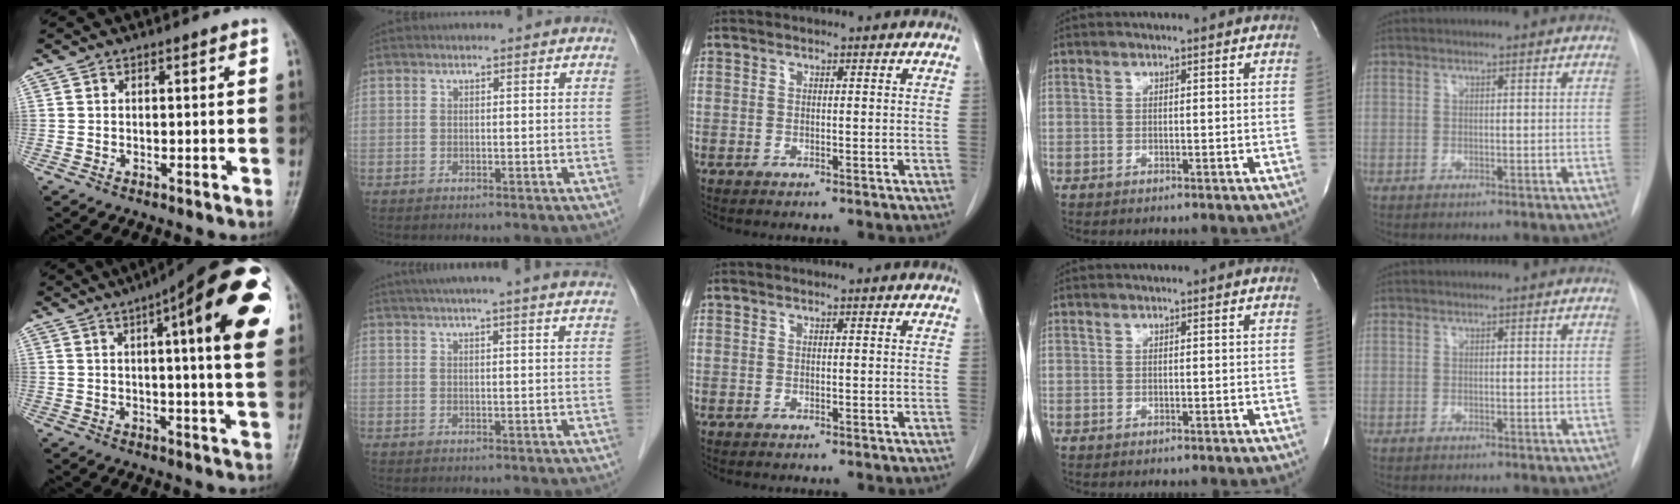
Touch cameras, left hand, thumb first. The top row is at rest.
{"thumb": {"total": 22.1, "force": [8.0, 4.7, 20.0], "torque": [-0.259, -0.003, 0.098]}, "index": {"total": 16.9, "force": [14.8, -0.1, 8.1], "torque": [-0.129, 0.021, 0.182]}}